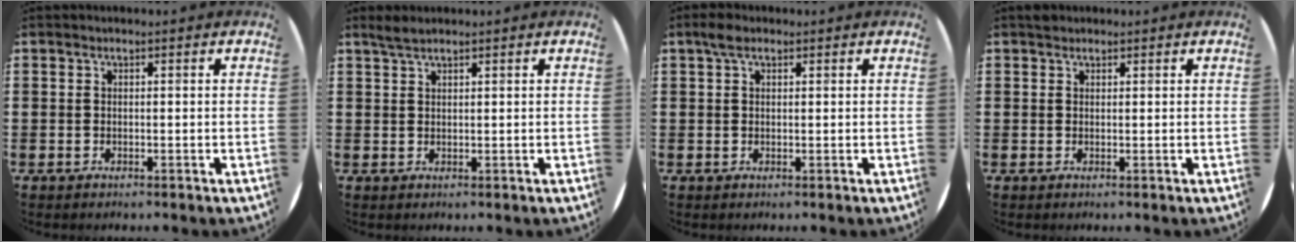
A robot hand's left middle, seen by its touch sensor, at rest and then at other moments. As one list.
[{"total": 1.6, "force": [1.5, 0.2, 0.6], "torque": [-0.013, 0.003, 0.027]}, {"total": 2.0, "force": [1.3, 1.0, 1.1], "torque": [-0.016, 0.003, 0.021]}, {"total": 0.8, "force": [0.7, 0.3, -0.1], "torque": [0.011, 0.001, 0.012]}]